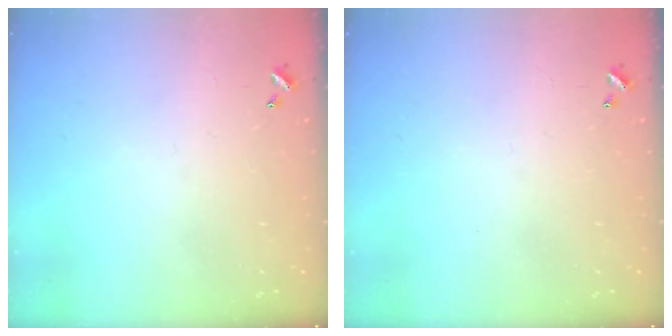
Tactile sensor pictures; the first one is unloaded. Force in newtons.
{"total": 0.0}